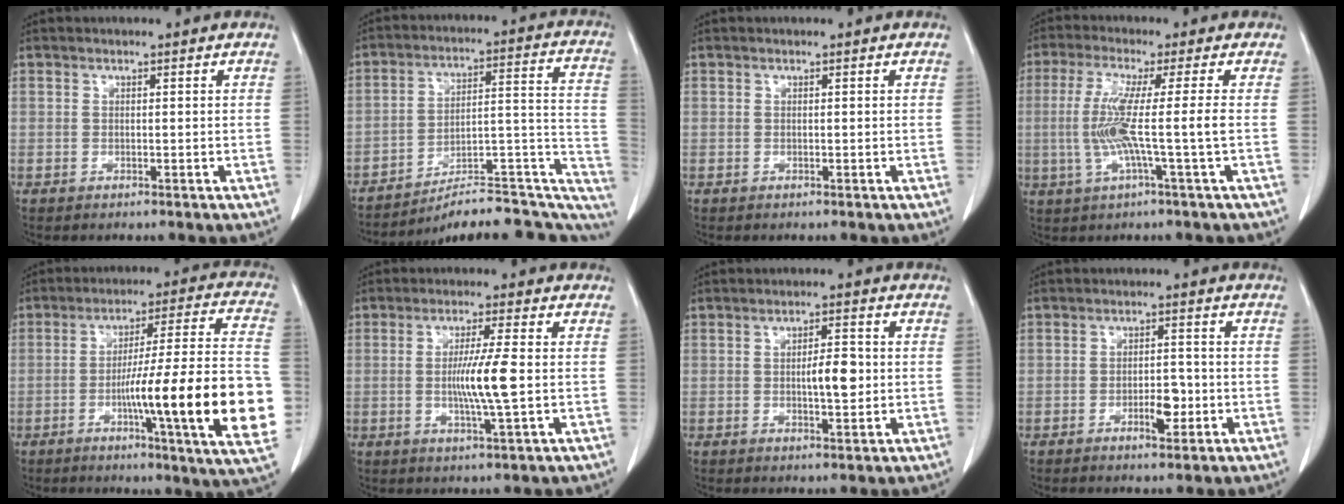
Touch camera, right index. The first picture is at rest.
{"total": 19.6, "force": [-16.2, 7.0, 8.4], "torque": [-0.044, 0.084, -0.210]}
{"total": 0.0}
{"total": 8.3, "force": [-0.7, -1.5, 8.1], "torque": [-0.167, -0.006, -0.014]}
{"total": 22.6, "force": [-5.1, 0.1, 22.0], "torque": [-0.260, 0.001, -0.074]}
{"total": 7.1, "force": [-0.5, -0.5, 7.0], "torque": [-0.130, -0.011, -0.009]}
{"total": 4.7, "force": [-0.2, 1.3, 4.5], "torque": [-0.071, 0.002, 0.000]}
{"total": 1.3, "force": [-0.5, -0.1, 1.1], "torque": [-0.024, -0.002, -0.009]}